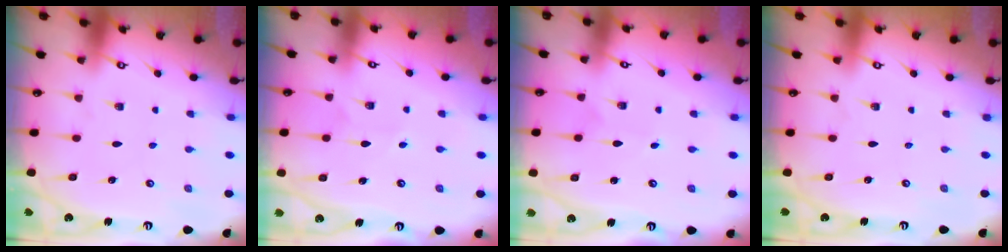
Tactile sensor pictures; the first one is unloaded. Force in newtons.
{"total": 5.9, "press": 5.8, "slide": 0.6}
{"total": 1.9, "press": 1.9, "slide": 0.2}
{"total": 0.0}